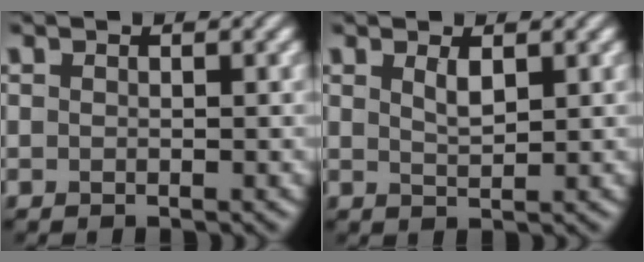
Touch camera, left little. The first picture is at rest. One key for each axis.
{"total": 1.5, "fx": 0.9, "fy": 0.4, "fz": 1.1, "tx": -0.023, "ty": -0.001, "tz": 0.018}